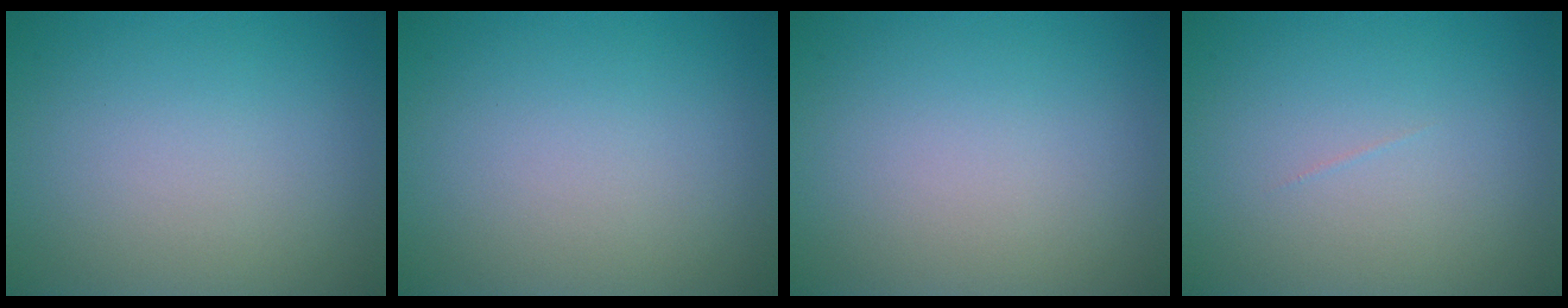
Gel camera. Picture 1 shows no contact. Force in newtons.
{"total": 0.0}
{"total": 0.0}
{"total": 0.0}